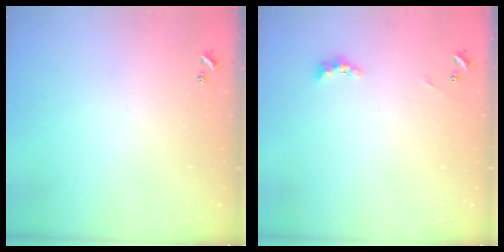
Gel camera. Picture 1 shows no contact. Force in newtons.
{"total": 2.1, "press": 2.0, "slide": 0.6}